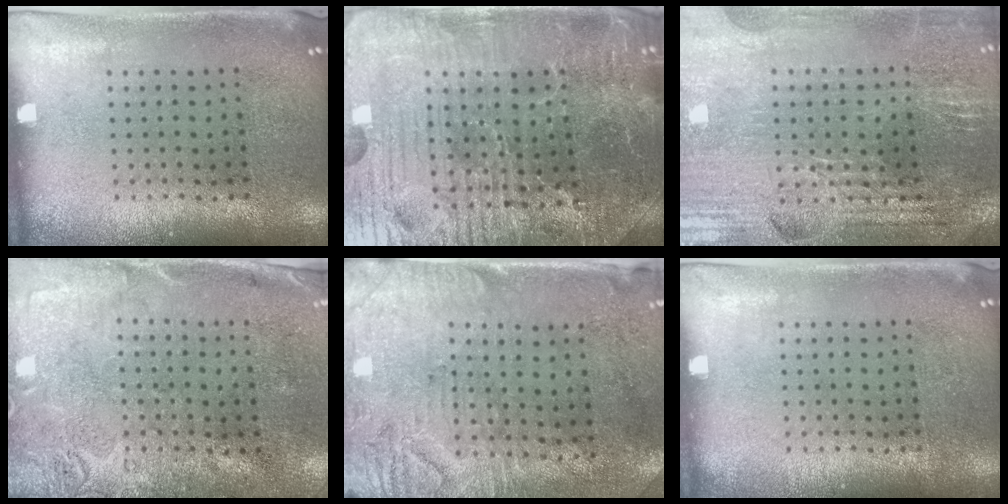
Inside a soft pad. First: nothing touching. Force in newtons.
{"total": 5.2, "press": 5.0, "slide": 1.4}
{"total": 2.7, "press": 2.7, "slide": 0.5}
{"total": 2.8, "press": 2.2, "slide": 1.7}
{"total": 3.0, "press": 2.5, "slide": 1.6}
{"total": 0.0}